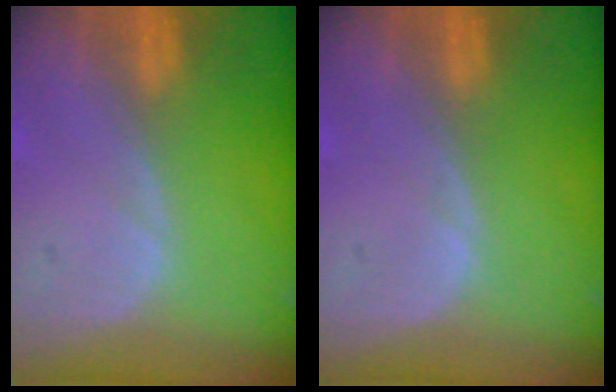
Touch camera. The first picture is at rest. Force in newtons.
{"total": 0.0}